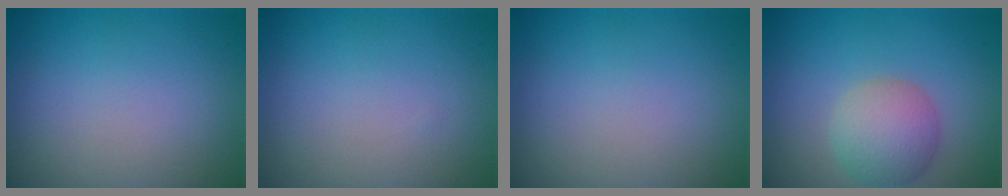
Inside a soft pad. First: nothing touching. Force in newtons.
{"total": 0.0}
{"total": 0.0}
{"total": 4.2, "press": 4.2, "slide": 0.0}